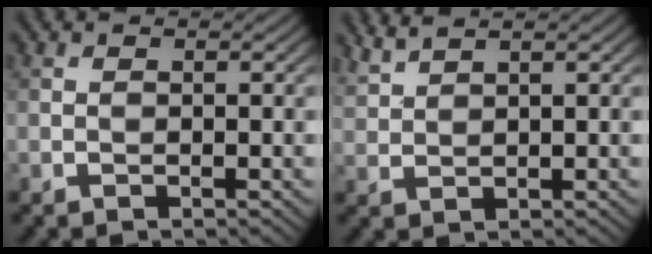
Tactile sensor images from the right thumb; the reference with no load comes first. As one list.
[{"total": 2.7, "force": [2.4, 0.3, 1.1], "torque": [-0.026, 0.009, 0.059]}]